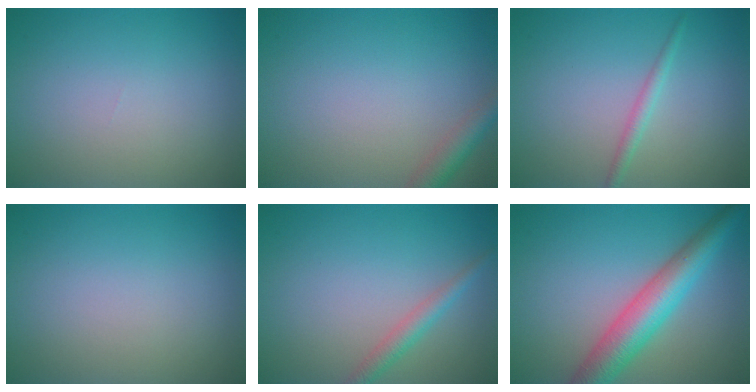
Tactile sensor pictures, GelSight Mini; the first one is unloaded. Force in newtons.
{"total": 2.4, "press": 2.4, "slide": 0.2}
{"total": 1.3, "press": 1.3, "slide": 0.0}
{"total": 0.0}
{"total": 2.0, "press": 2.0, "slide": 0.0}
{"total": 6.4, "press": 6.4, "slide": 0.1}